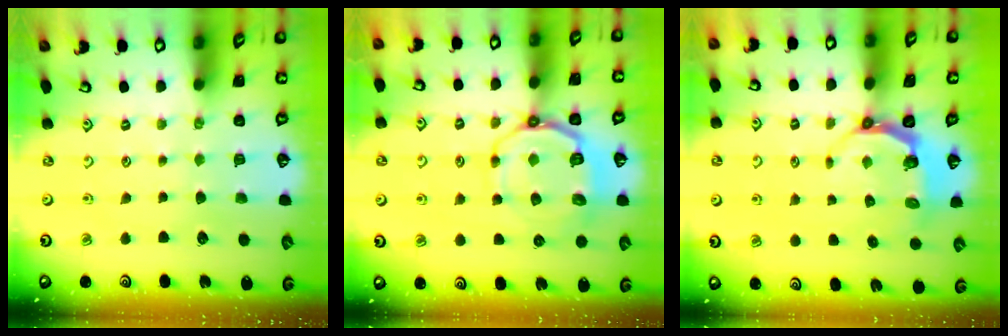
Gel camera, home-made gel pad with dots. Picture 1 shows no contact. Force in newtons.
{"total": 10.2, "press": 9.7, "slide": 3.1}
{"total": 5.0, "press": 4.1, "slide": 2.9}